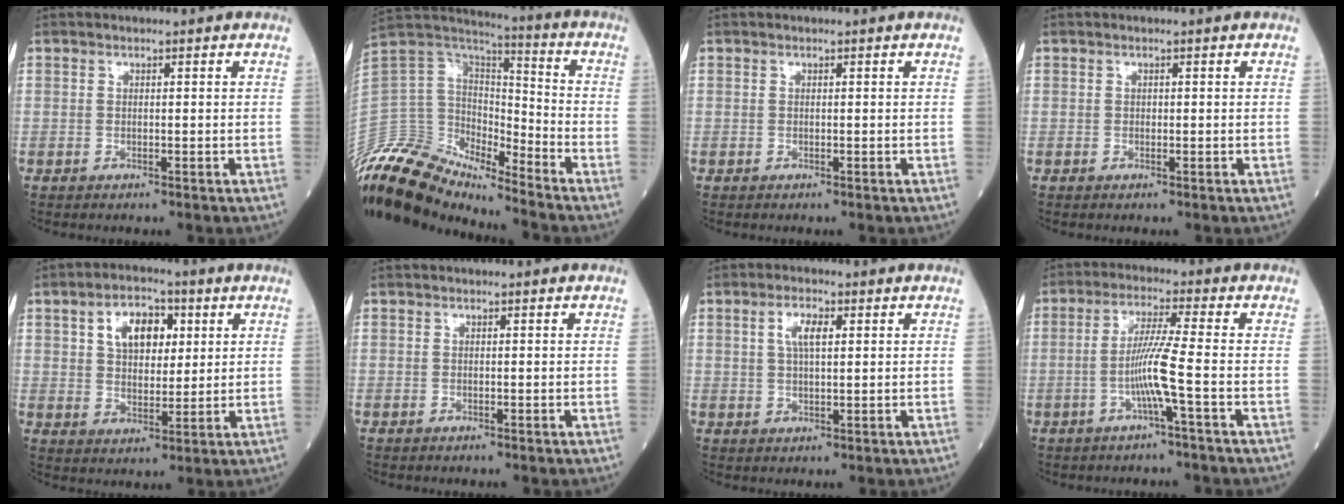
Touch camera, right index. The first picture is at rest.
{"total": 14.9, "force": [-14.1, 3.5, 3.2], "torque": [-0.066, 0.047, -0.270]}
{"total": 0.0}
{"total": 0.0}
{"total": 8.1, "force": [2.9, 4.7, 5.9], "torque": [-0.102, 0.016, 0.052]}
{"total": 0.0}
{"total": 4.0, "force": [1.4, 1.2, 3.6], "torque": [-0.072, 0.006, 0.027]}
{"total": 6.5, "force": [-1.9, -1.3, 6.1], "torque": [-0.123, 0.000, -0.038]}